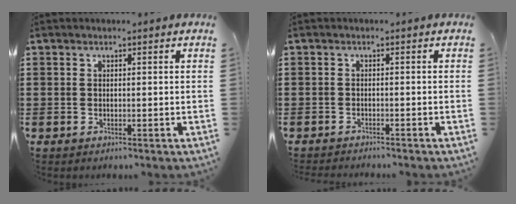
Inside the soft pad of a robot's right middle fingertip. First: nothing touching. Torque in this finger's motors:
{"motor_torque": [1.20, -0.12, 0.06, 0.07]}